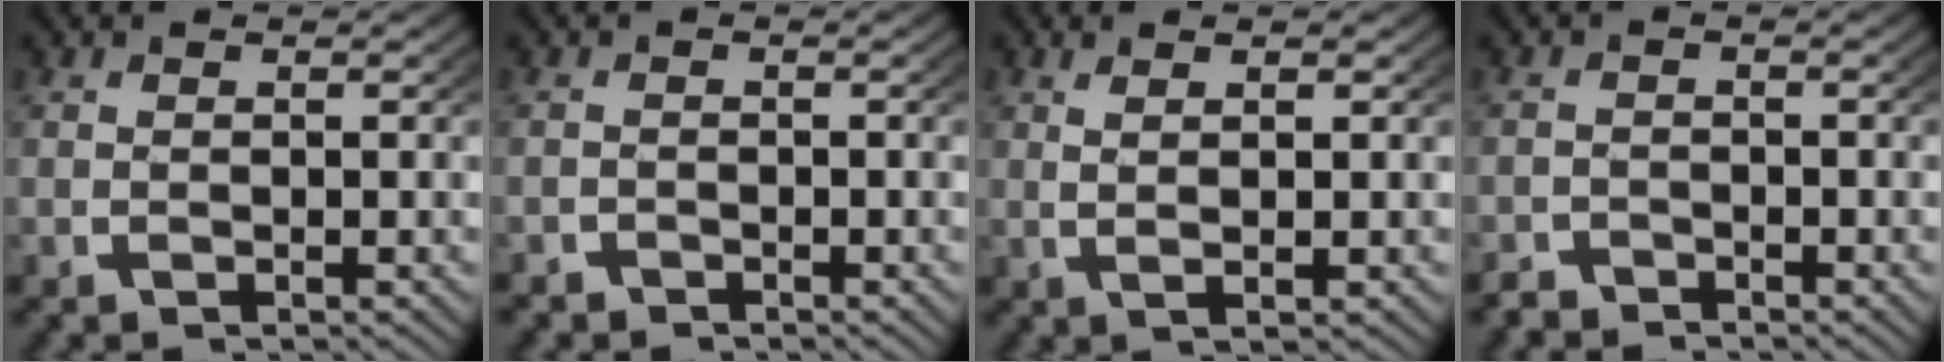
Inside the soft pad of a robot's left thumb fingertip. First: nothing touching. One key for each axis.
{"total": 1.5, "fx": -1.3, "fy": 0.8, "fz": -0.2, "tx": 0.009, "ty": -0.011, "tz": -0.022}
{"total": 2.0, "fx": 0.8, "fy": 0.0, "fz": 1.8, "tx": -0.037, "ty": -0.002, "tz": 0.021}
{"total": 2.2, "fx": -2.0, "fy": 0.7, "fz": -0.2, "tx": 0.012, "ty": -0.014, "tz": -0.037}